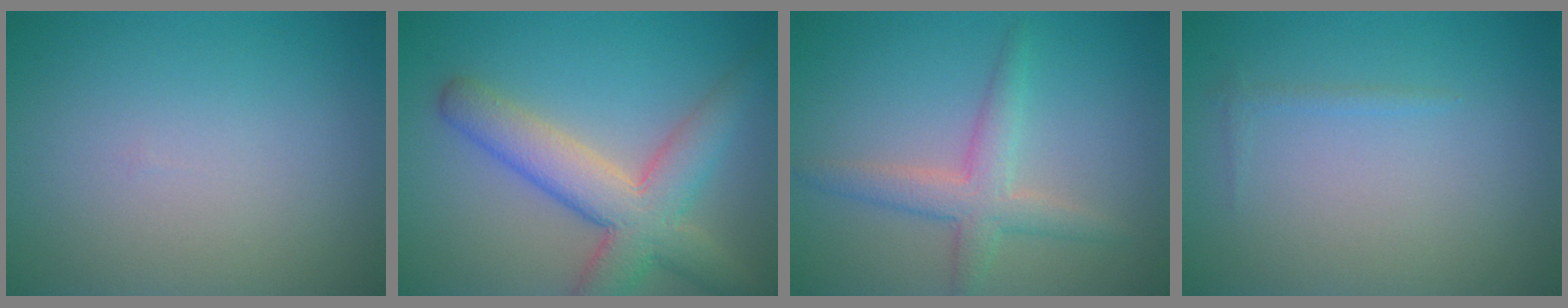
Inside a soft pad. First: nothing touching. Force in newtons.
{"total": 6.8, "press": 6.8, "slide": 0.5}
{"total": 3.3, "press": 3.3, "slide": 0.1}
{"total": 0.6, "press": 0.6, "slide": 0.1}